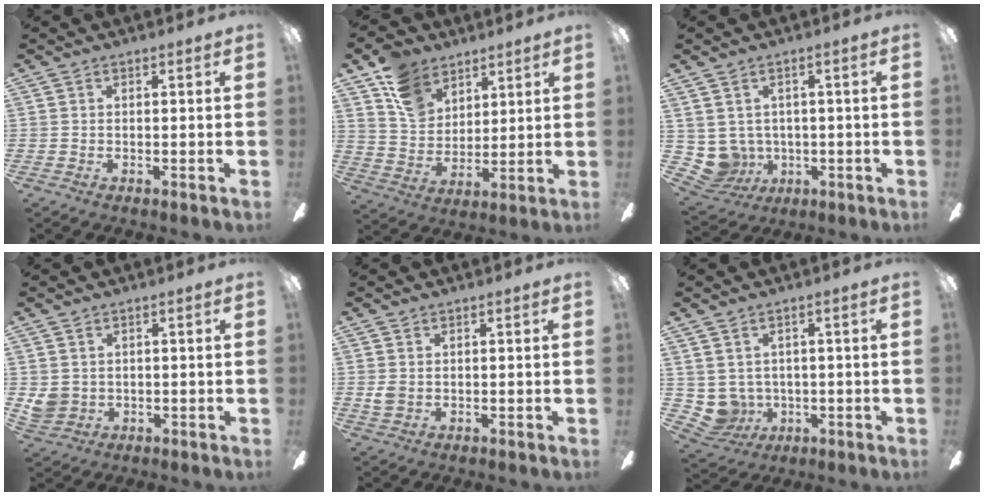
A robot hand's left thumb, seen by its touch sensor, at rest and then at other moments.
{"total": 12.3, "force": [8.0, 8.5, 4.0], "torque": [-0.086, -0.032, 0.159]}
{"total": 6.0, "force": [1.4, 5.8, 0.9], "torque": [-0.068, -0.014, 0.032]}
{"total": 3.7, "force": [0.9, 3.5, 1.0], "torque": [-0.016, 0.004, 0.020]}
{"total": 2.1, "force": [0.5, 1.7, 1.2], "torque": [-0.024, 0.005, 0.009]}
{"total": 5.4, "force": [1.6, 5.1, 0.7], "torque": [-0.056, -0.013, 0.035]}